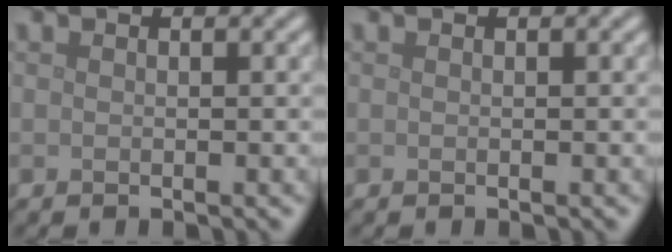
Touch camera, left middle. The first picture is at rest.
{"total": 0.0}